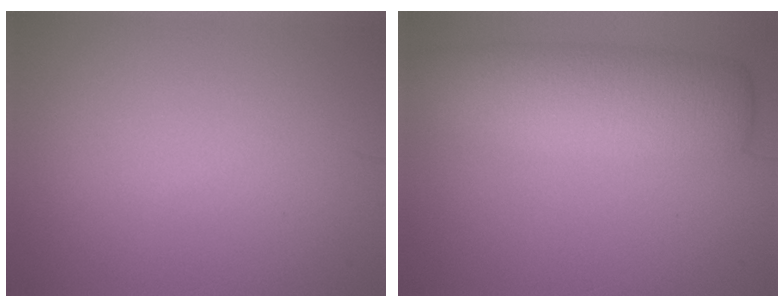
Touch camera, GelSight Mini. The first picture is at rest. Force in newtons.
{"total": 8.1, "press": 8.1, "slide": 0.4}